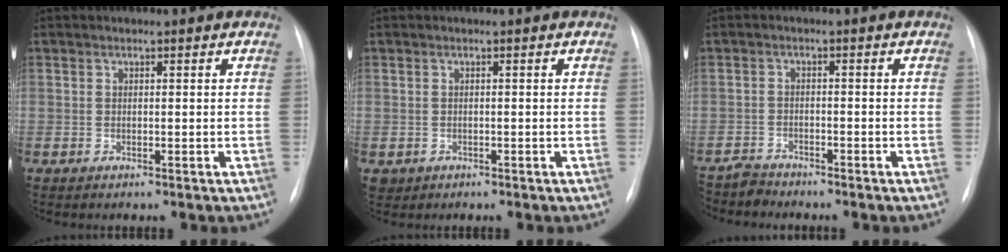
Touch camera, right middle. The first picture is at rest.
{"total": 1.2, "force": [-0.5, 1.1, 0.1], "torque": [-0.003, 0.004, -0.003]}
{"total": 2.3, "force": [-1.6, 1.5, -0.7], "torque": [0.006, 0.007, -0.029]}